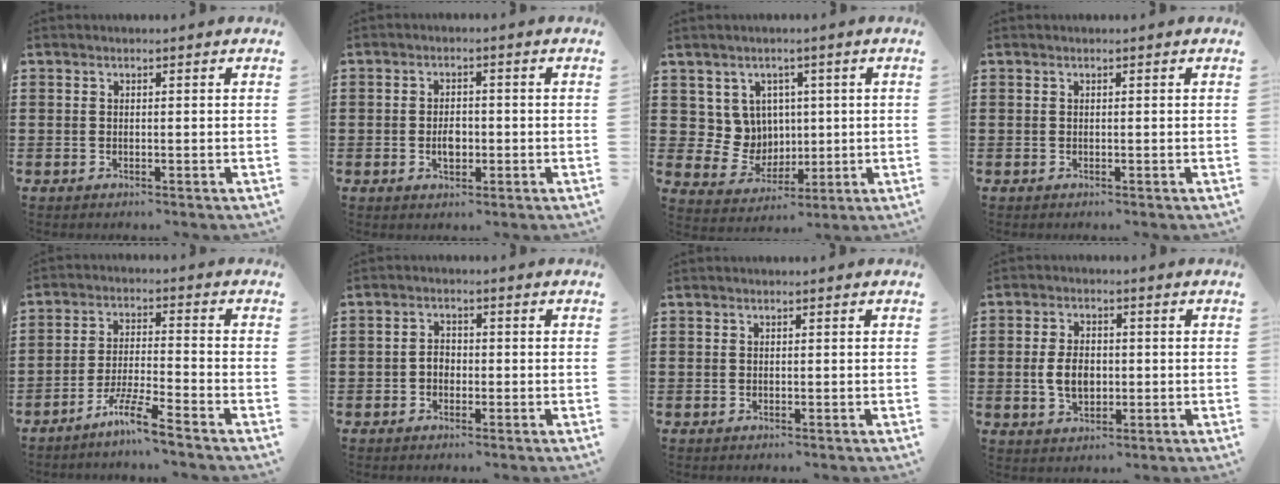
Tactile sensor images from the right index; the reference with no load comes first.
{"total": 3.2, "force": [-0.6, 1.9, 2.5], "torque": [-0.041, 0.000, -0.012]}
{"total": 6.4, "force": [2.2, 5.9, 1.3], "torque": [-0.049, -0.002, 0.044]}
{"total": 0.0}
{"total": 6.4, "force": [-5.2, -0.3, 3.7], "torque": [-0.090, -0.011, -0.103]}
{"total": 1.9, "force": [-0.6, 1.4, 1.2], "torque": [-0.024, 0.005, -0.014]}
{"total": 0.0}
{"total": 5.0, "force": [-0.4, 3.2, 3.9], "torque": [-0.083, 0.000, -0.013]}